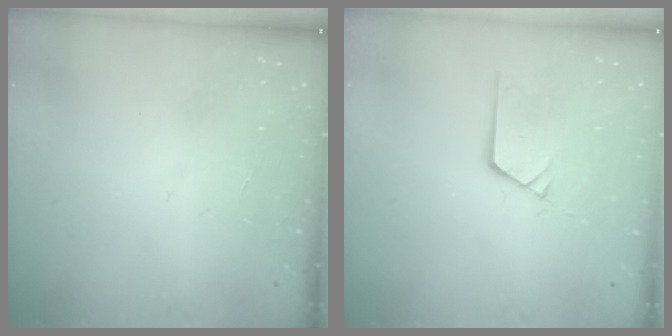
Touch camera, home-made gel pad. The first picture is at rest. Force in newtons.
{"total": 3.7, "press": 3.7, "slide": 0.3}